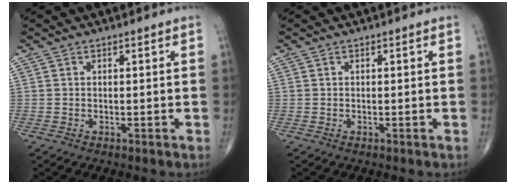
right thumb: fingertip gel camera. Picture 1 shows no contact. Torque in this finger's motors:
{"motor_torque": [-0.03, 0.03, 0.00, 0.00, 0.03]}